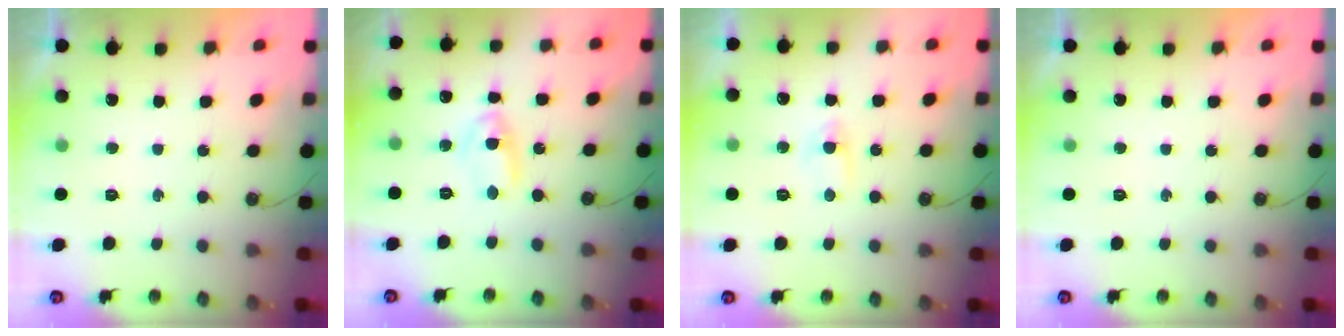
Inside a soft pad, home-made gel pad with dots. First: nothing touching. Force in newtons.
{"total": 4.7, "press": 4.7, "slide": 0.3}
{"total": 3.2, "press": 3.2, "slide": 0.4}
{"total": 0.0}